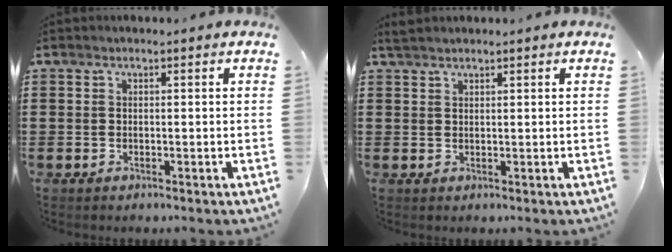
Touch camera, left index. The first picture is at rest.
{"total": 1.3, "force": [1.2, 0.2, 0.3], "torque": [-0.009, 0.001, 0.023]}